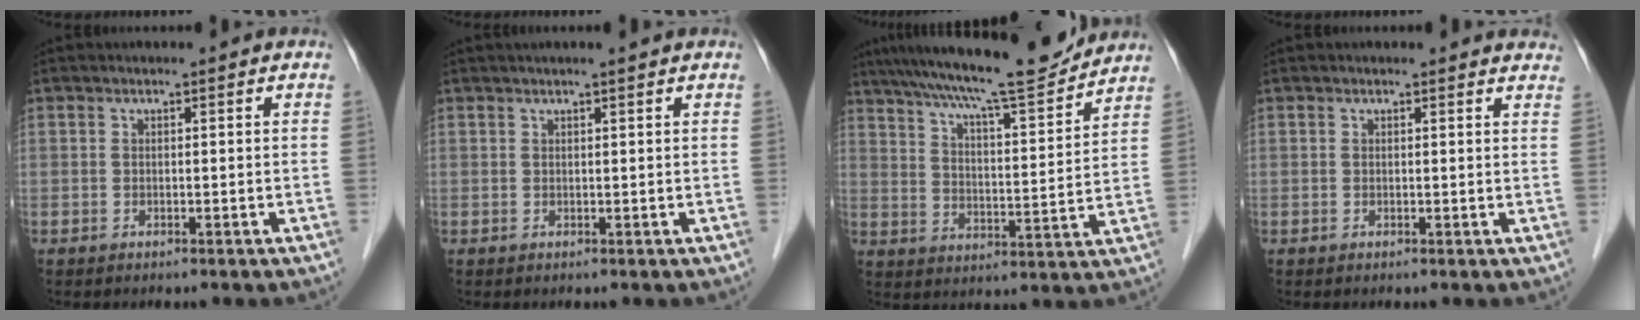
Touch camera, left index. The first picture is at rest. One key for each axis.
{"total": 3.1, "fx": 2.6, "fy": -0.2, "fz": 1.7, "tx": -0.019, "ty": 0.019, "tz": 0.036}
{"total": 17.2, "fx": 15.2, "fy": 0.8, "fz": 7.9, "tx": -0.131, "ty": 0.002, "tz": 0.228}
{"total": 4.1, "fx": 3.9, "fy": 0.9, "fz": 0.5, "tx": 0.002, "ty": -0.007, "tz": 0.022}